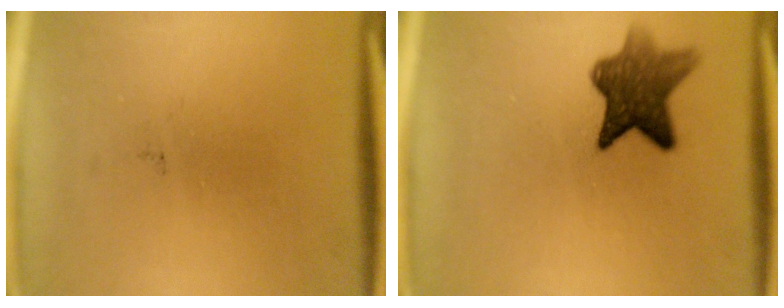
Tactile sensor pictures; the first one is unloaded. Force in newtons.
{"total": 8.3}